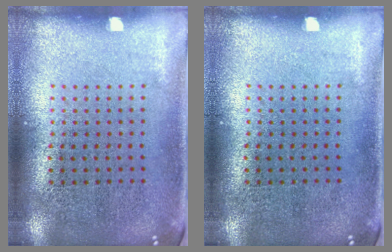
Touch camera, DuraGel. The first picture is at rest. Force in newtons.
{"total": 0.0}